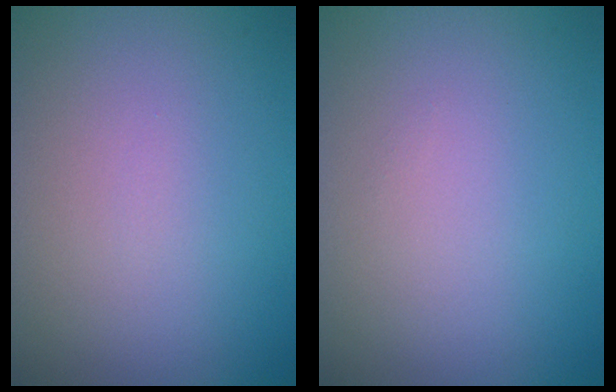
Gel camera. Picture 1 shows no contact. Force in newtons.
{"total": 0.0}